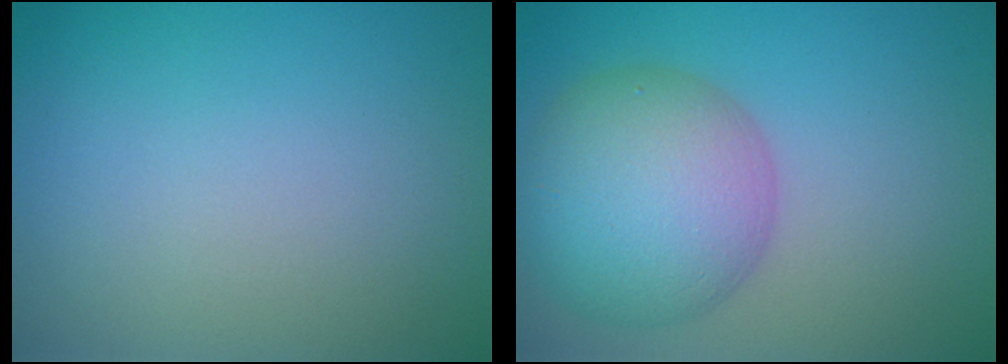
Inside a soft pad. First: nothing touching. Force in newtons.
{"total": 8.1, "press": 8.1, "slide": 0.3}